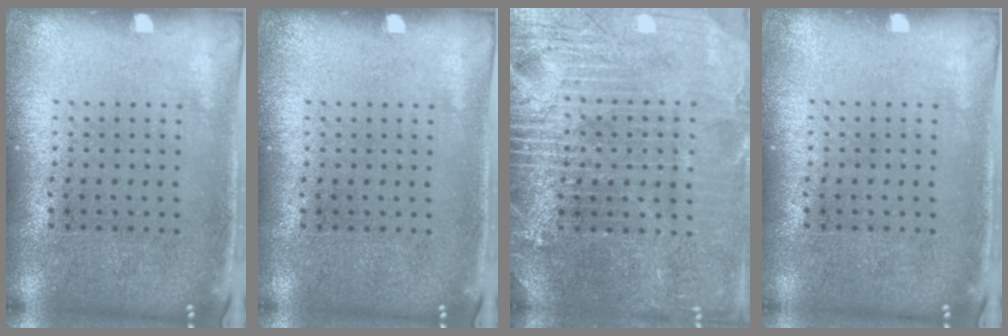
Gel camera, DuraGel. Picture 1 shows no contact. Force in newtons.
{"total": 0.0}
{"total": 4.0, "press": 3.6, "slide": 1.8}
{"total": 0.0}